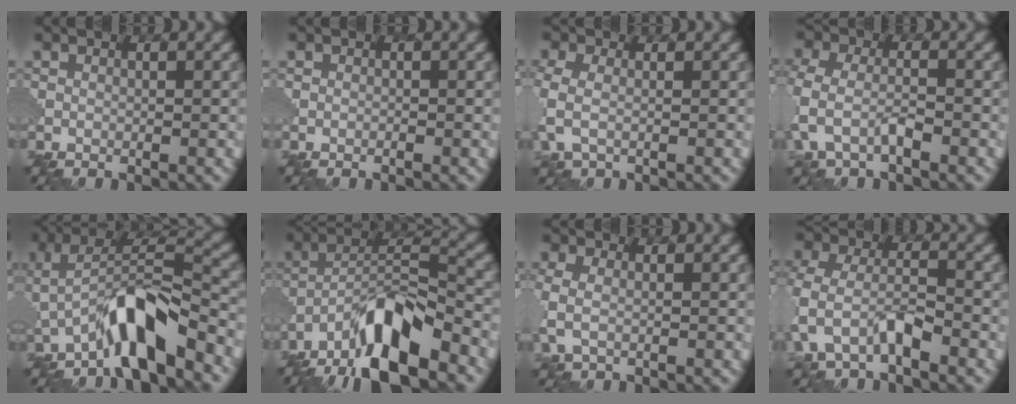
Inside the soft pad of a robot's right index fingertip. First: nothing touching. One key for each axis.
{"total": 0.0}
{"total": 3.3, "fx": -0.3, "fy": 2.1, "fz": 2.6, "tx": -0.074, "ty": -0.003, "tz": -0.014}
{"total": 3.7, "fx": -1.4, "fy": 1.8, "fz": 2.8, "tx": -0.076, "ty": 0.001, "tz": -0.035}
{"total": 7.1, "fx": -3.8, "fy": 1.9, "fz": 5.8, "tx": -0.107, "ty": 0.014, "tz": -0.067}
{"total": 10.7, "fx": -7.4, "fy": 2.9, "fz": 7.2, "tx": -0.121, "ty": 0.016, "tz": -0.141}
{"total": 2.5, "fx": -0.1, "fy": 1.5, "fz": 2.1, "tx": -0.055, "ty": -0.001, "tz": -0.008}
{"total": 4.8, "fx": -2.1, "fy": 2.4, "fz": 3.6, "tx": -0.083, "ty": 0.004, "tz": -0.044}